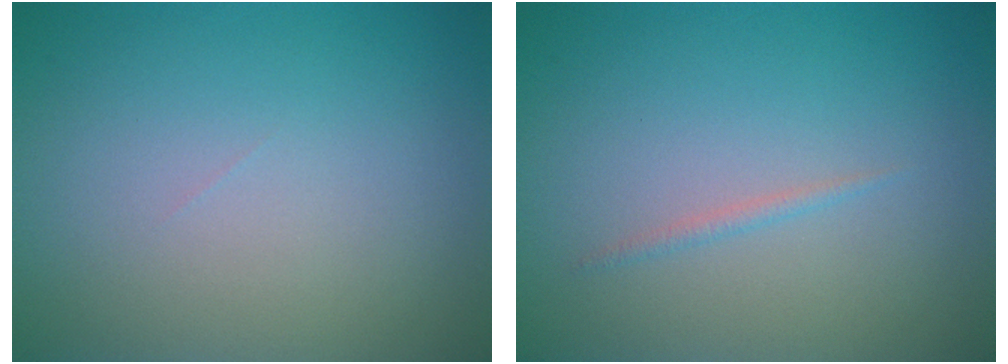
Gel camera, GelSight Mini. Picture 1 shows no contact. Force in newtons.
{"total": 0.6, "press": 0.6, "slide": 0.0}